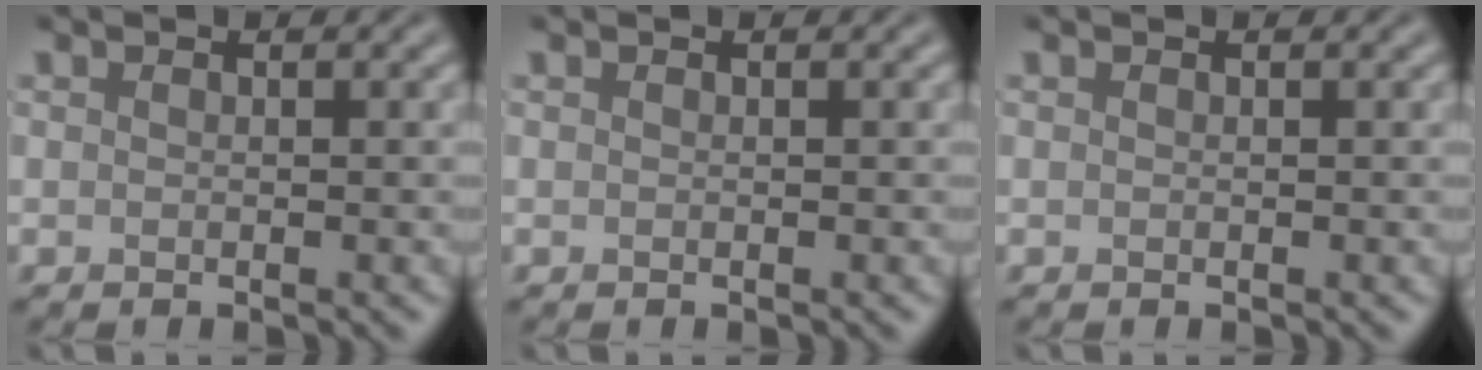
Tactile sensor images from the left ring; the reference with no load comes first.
{"total": 0.0}
{"total": 0.0}